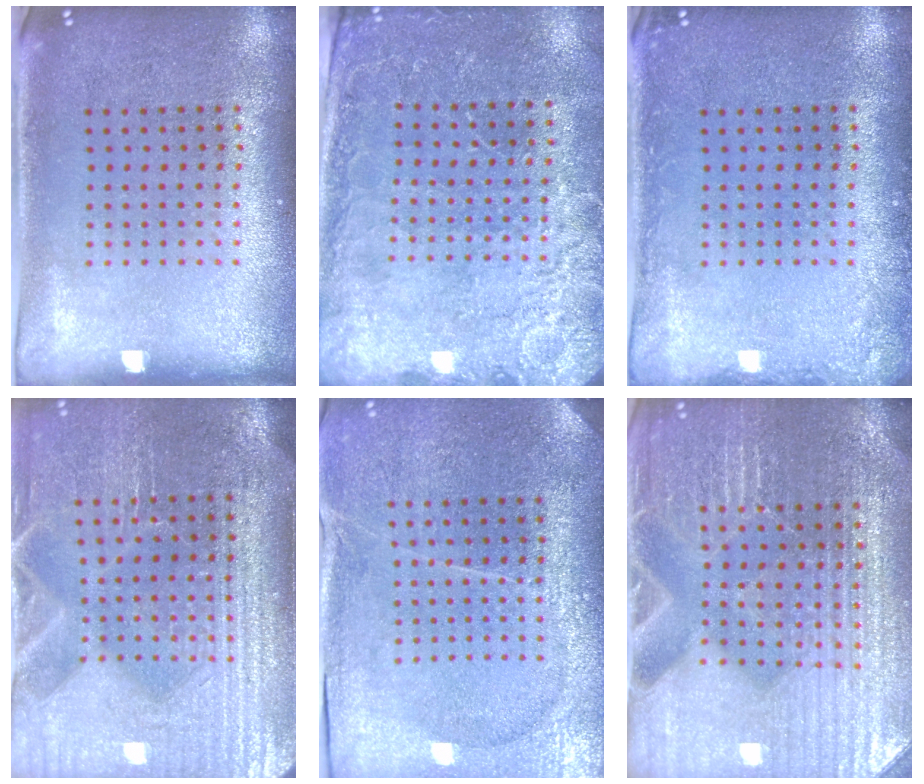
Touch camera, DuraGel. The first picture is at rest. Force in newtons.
{"total": 2.8, "press": 2.7, "slide": 0.4}
{"total": 1.3, "press": 1.3, "slide": 0.1}
{"total": 4.1, "press": 3.9, "slide": 1.3}
{"total": 3.8, "press": 3.4, "slide": 1.6}
{"total": 4.9, "press": 4.6, "slide": 1.5}